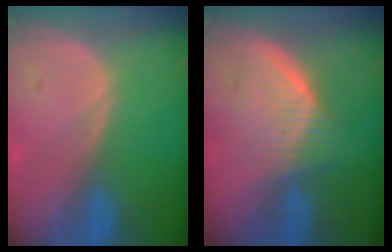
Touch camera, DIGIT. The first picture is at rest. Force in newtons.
{"total": 5.7, "press": 5.7, "slide": 0.7}